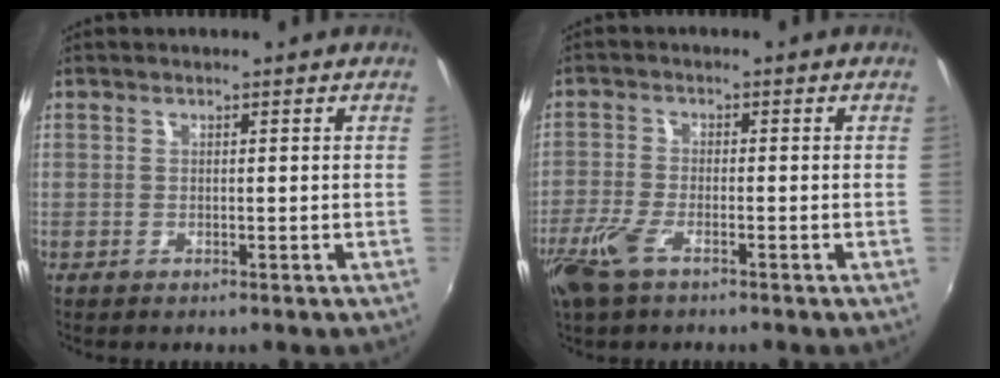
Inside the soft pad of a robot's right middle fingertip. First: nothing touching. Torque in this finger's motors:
{"motor_torque": [0.85, -0.78, 0.29, 0.10]}